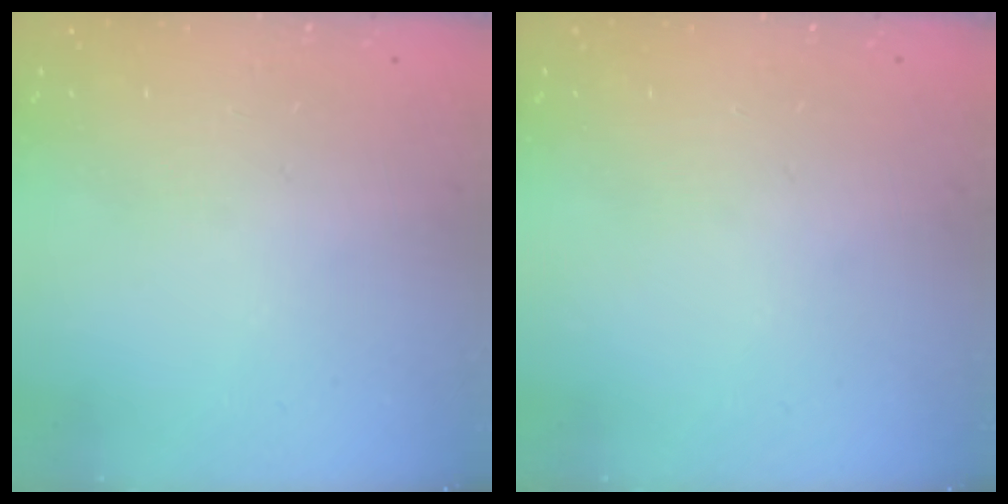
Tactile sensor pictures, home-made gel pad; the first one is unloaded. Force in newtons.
{"total": 0.0}